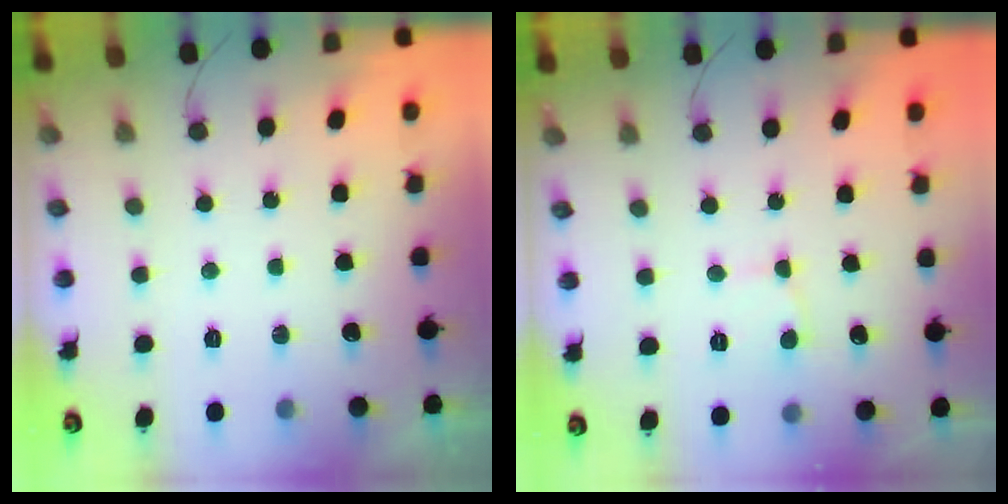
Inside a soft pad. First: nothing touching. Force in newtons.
{"total": 2.6, "press": 2.6, "slide": 0.1}